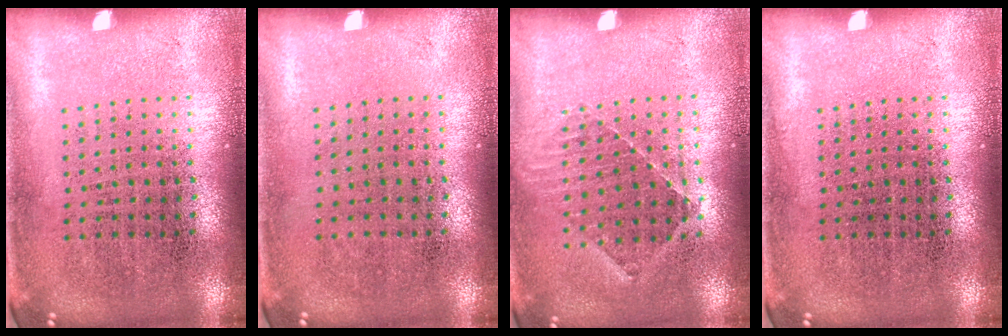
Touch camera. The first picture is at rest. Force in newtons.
{"total": 0.0}
{"total": 1.0, "press": 0.9, "slide": 0.2}
{"total": 0.0}